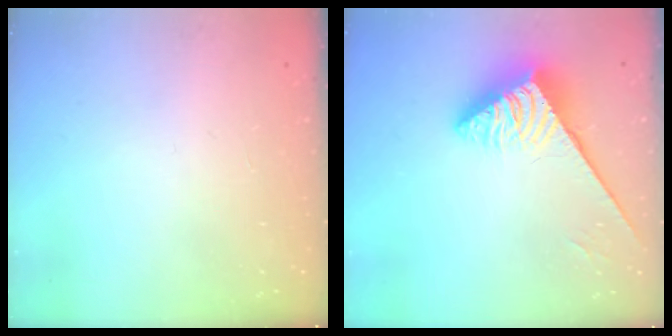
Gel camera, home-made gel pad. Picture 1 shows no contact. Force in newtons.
{"total": 4.2, "press": 4.2, "slide": 0.7}